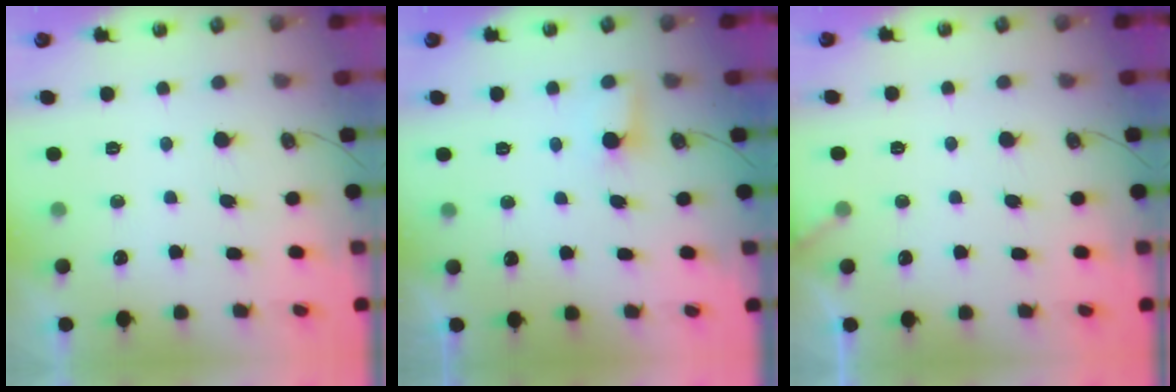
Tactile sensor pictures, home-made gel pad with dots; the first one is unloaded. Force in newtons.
{"total": 5.0, "press": 5.0, "slide": 0.4}
{"total": 2.5, "press": 2.5, "slide": 0.2}